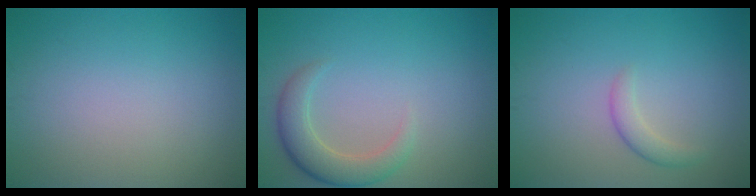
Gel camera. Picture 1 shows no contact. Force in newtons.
{"total": 3.7, "press": 3.7, "slide": 0.2}
{"total": 1.6, "press": 1.6, "slide": 0.0}